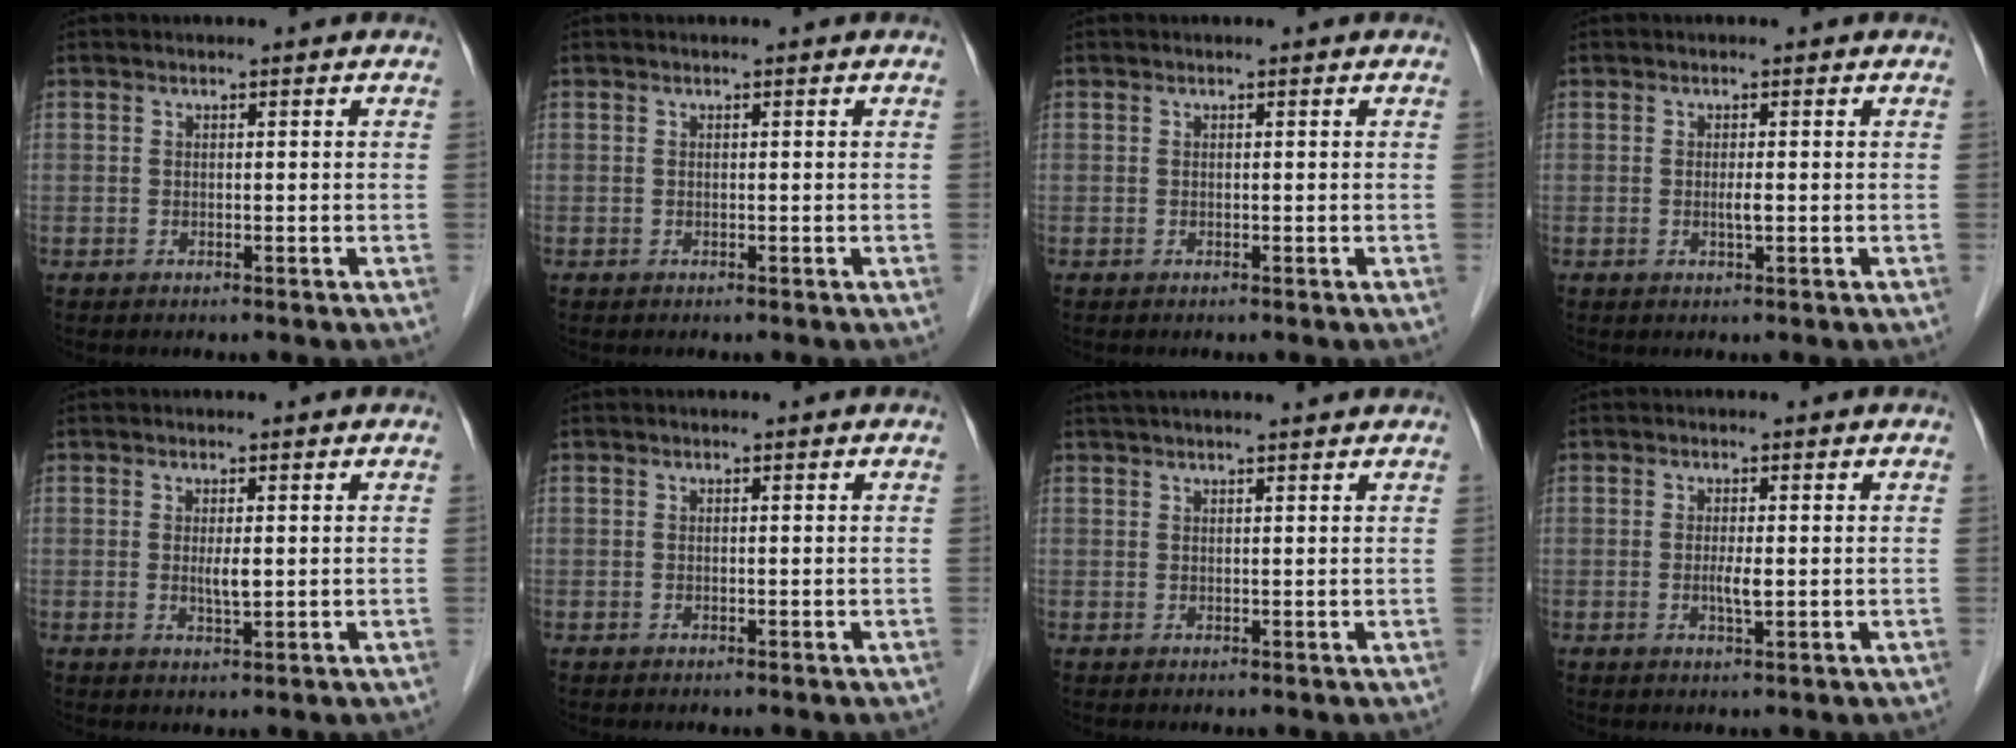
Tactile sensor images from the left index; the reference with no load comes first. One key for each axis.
{"total": 0.0}
{"total": 0.0}
{"total": 1.1, "fx": -0.2, "fy": 0.0, "fz": 1.1, "tx": -0.022, "ty": -0.003, "tz": -0.003}
{"total": 2.1, "fx": 0.2, "fy": 0.4, "fz": 2.0, "tx": -0.040, "ty": -0.005, "tz": 0.006}
{"total": 0.0}
{"total": 8.3, "fx": 7.4, "fy": 0.4, "fz": 3.8, "tx": -0.057, "ty": 0.035, "tz": 0.099}
{"total": 2.1, "fx": -0.2, "fy": 0.3, "fz": 2.0, "tx": -0.043, "ty": -0.003, "tz": -0.002}